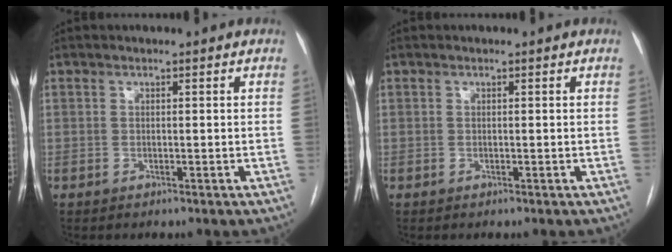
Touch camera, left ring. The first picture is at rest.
{"total": 0.0}